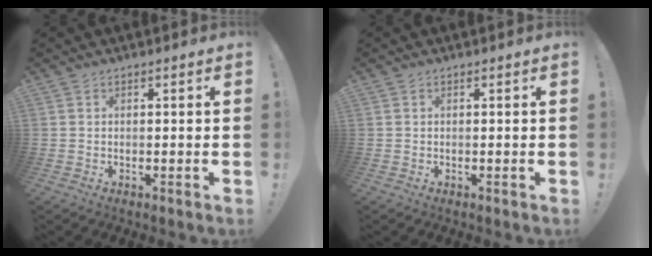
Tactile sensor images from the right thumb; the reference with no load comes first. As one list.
[{"total": 0.0}]